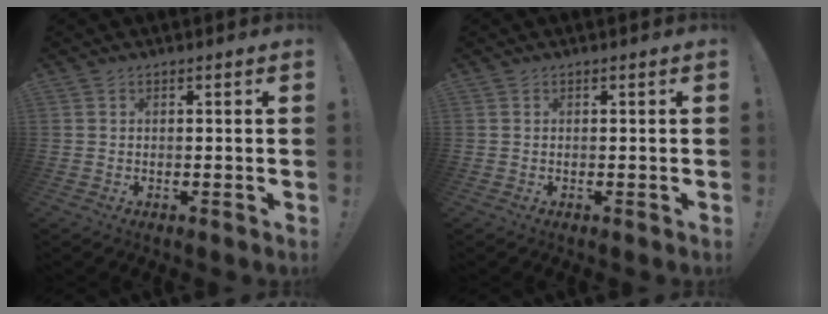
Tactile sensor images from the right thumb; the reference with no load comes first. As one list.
[{"total": 0.0}]